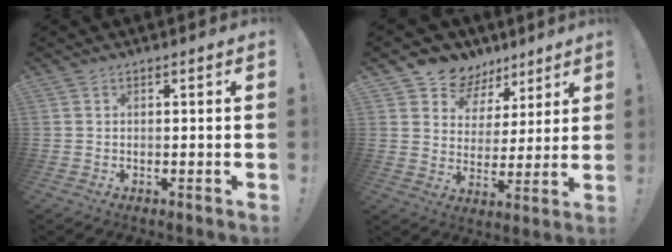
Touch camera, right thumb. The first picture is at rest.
{"total": 8.9, "force": [5.8, 6.6, 1.3], "torque": [-0.023, -0.048, 0.116]}